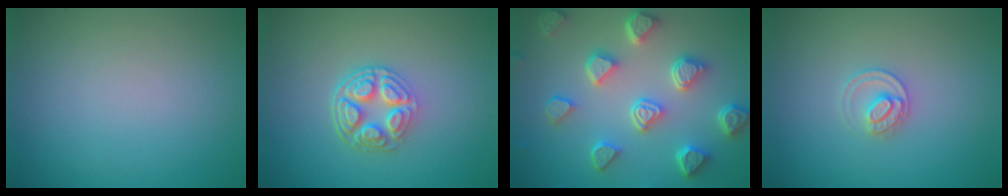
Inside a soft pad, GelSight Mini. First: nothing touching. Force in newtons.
{"total": 4.9, "press": 3.6, "slide": 3.4}
{"total": 6.6, "press": 5.2, "slide": 4.0}
{"total": 2.1, "press": 2.1, "slide": 0.2}